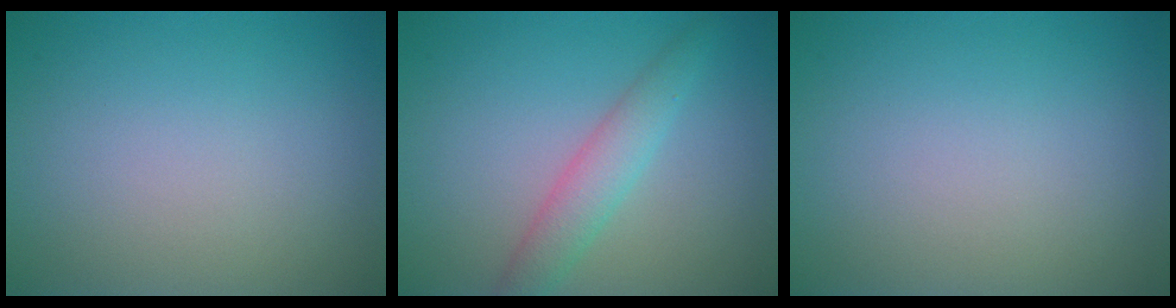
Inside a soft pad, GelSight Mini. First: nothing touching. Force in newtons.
{"total": 2.9, "press": 2.9, "slide": 0.1}
{"total": 0.0}